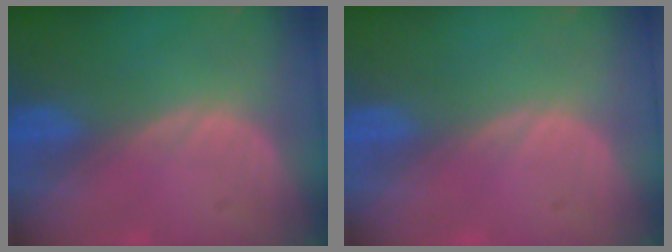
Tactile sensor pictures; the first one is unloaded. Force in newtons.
{"total": 0.0}